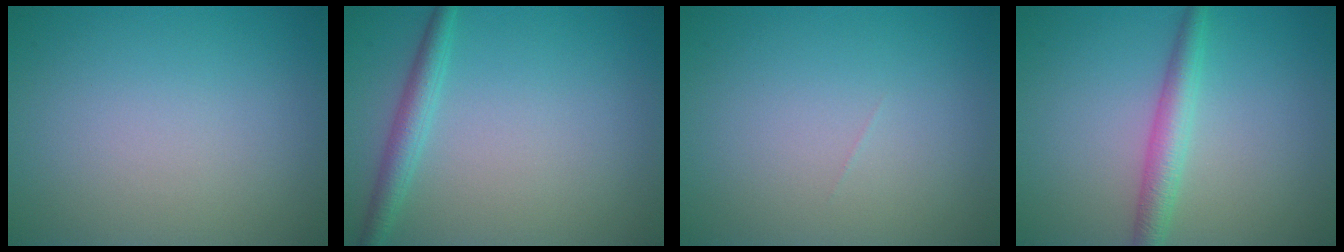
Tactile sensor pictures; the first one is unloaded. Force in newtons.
{"total": 2.3, "press": 2.3, "slide": 0.1}
{"total": 0.0}
{"total": 2.9, "press": 2.9, "slide": 0.0}